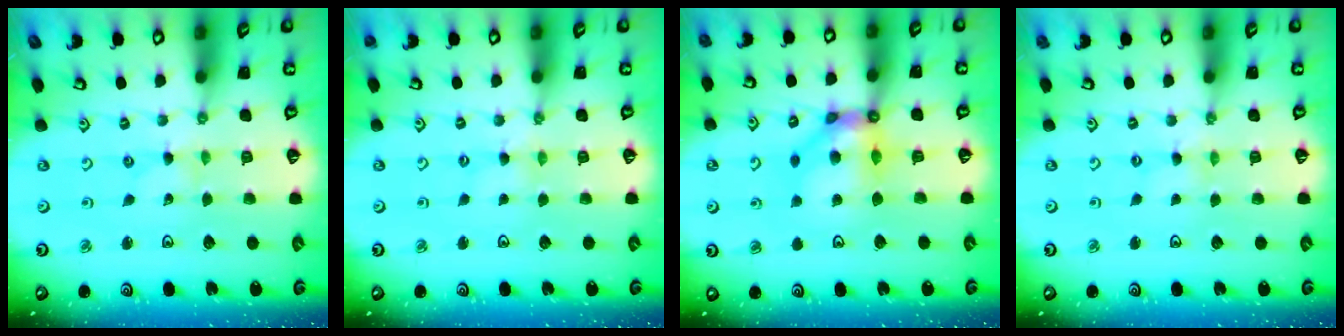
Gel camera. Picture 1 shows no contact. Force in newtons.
{"total": 2.4, "press": 2.3, "slide": 0.4}
{"total": 10.6, "press": 10.6, "slide": 1.3}
{"total": 0.0}